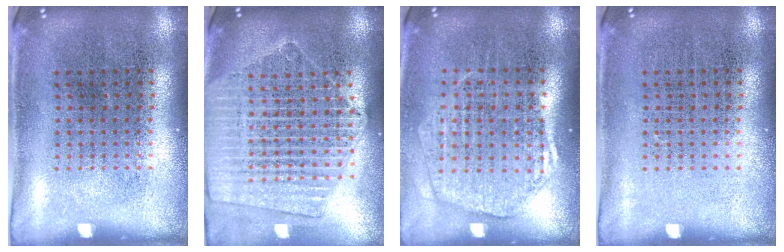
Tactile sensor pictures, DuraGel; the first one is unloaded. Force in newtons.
{"total": 2.2, "press": 2.0, "slide": 0.9}
{"total": 1.9, "press": 1.7, "slide": 0.8}
{"total": 0.0}